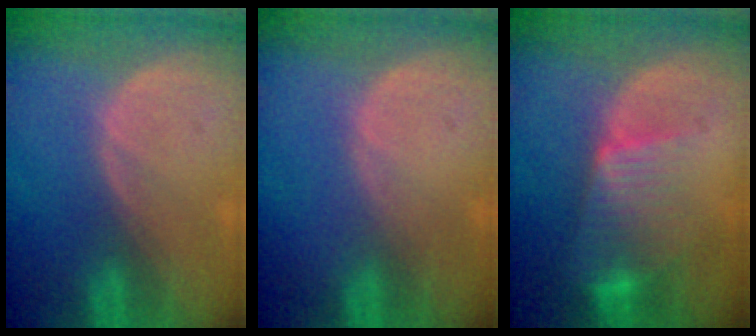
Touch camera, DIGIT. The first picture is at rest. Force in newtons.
{"total": 0.0}
{"total": 6.7, "press": 6.1, "slide": 2.7}